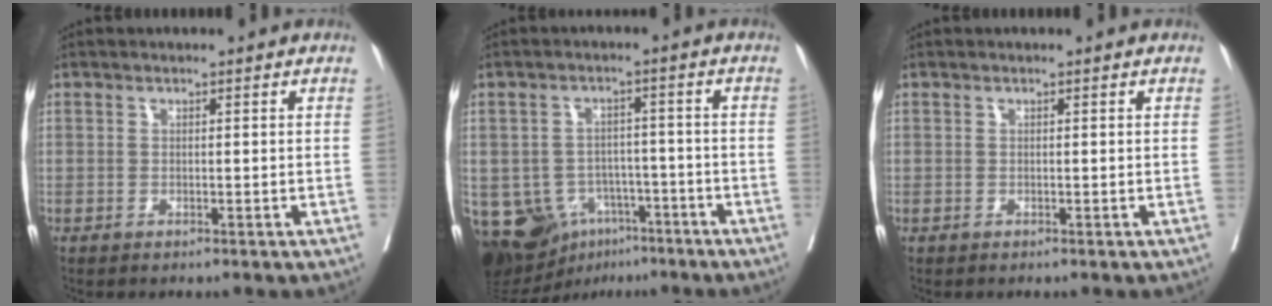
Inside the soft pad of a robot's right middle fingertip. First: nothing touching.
{"total": 11.1, "force": [-5.7, 8.4, 4.7], "torque": [-0.082, 0.018, -0.081]}
{"total": 0.0}